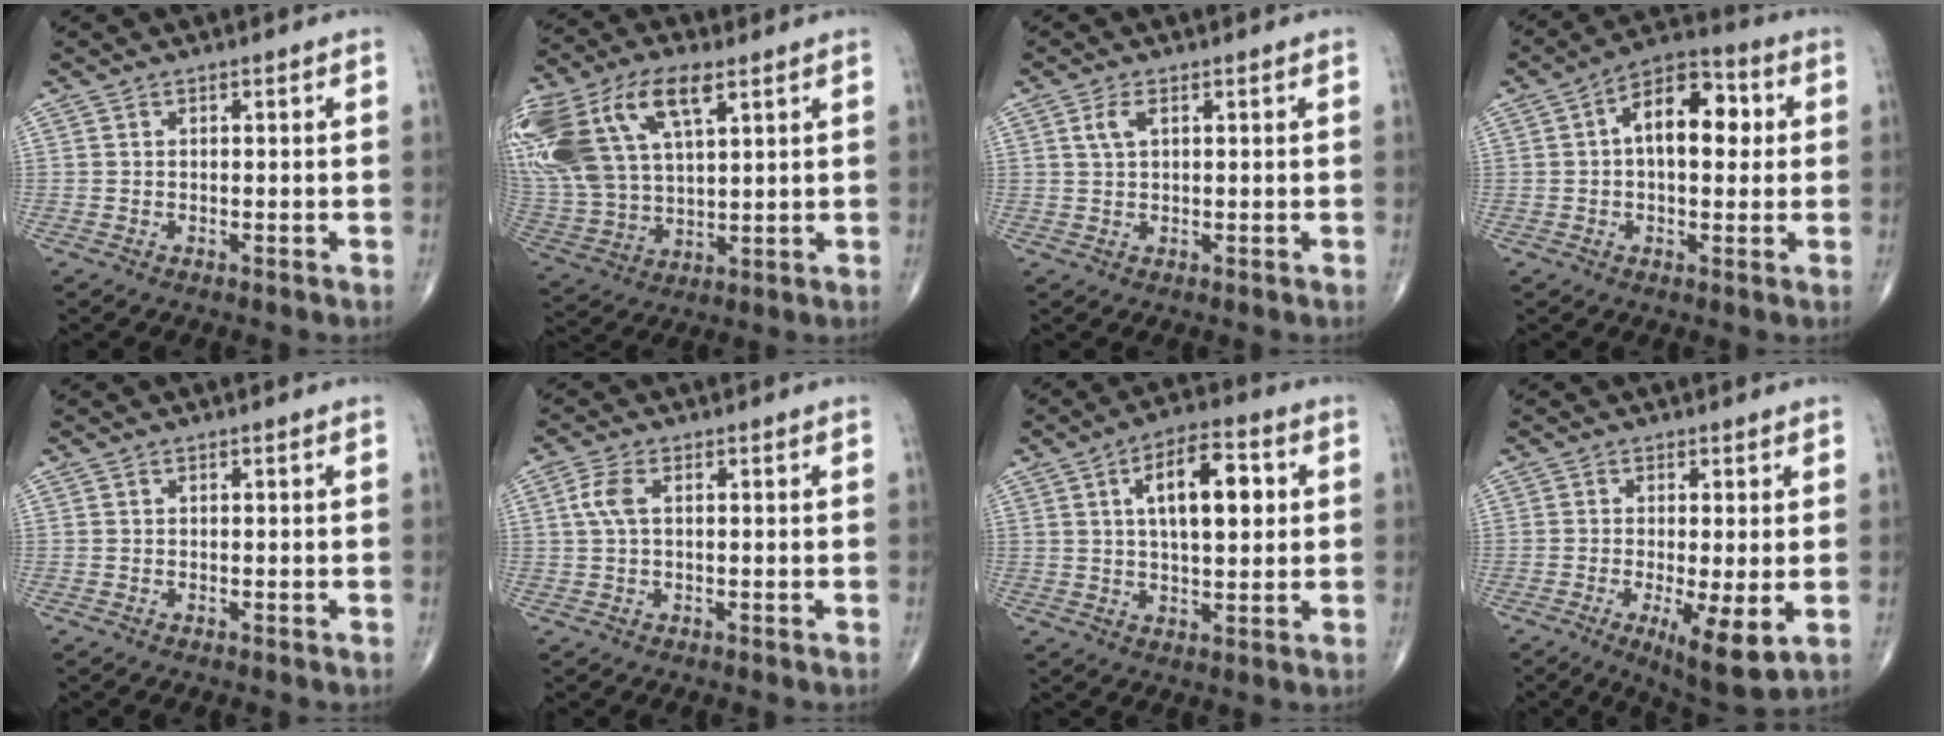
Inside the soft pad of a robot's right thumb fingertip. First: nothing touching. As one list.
[{"total": 26.3, "force": [10.8, 13.9, 19.5], "torque": [-0.458, 0.023, 0.206]}, {"total": 2.6, "force": [1.0, 1.3, 2.1], "torque": [-0.046, 0.007, 0.023]}, {"total": 12.3, "force": [1.9, 6.9, 10.1], "torque": [-0.132, 0.026, 0.019]}, {"total": 0.0}, {"total": 3.6, "force": [0.7, 1.7, 3.1], "torque": [-0.084, 0.011, 0.011]}, {"total": 12.1, "force": [2.9, 5.3, 10.5], "torque": [-0.151, 0.005, 0.043]}, {"total": 8.5, "force": [-2.1, 2.0, 8.0], "torque": [-0.133, -0.026, -0.031]}]